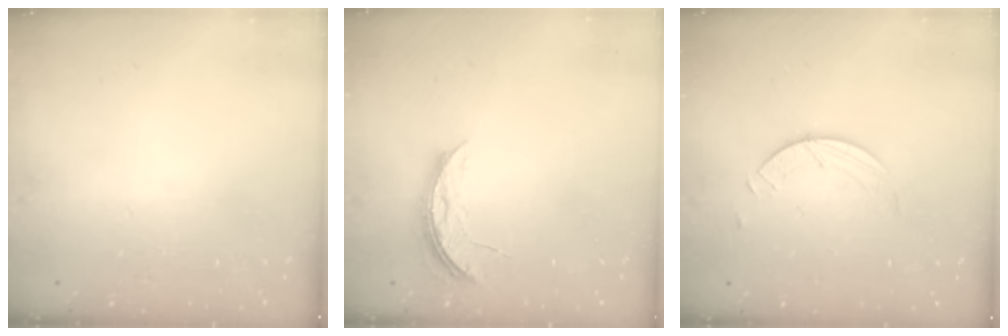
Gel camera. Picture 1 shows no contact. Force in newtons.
{"total": 5.8, "press": 5.7, "slide": 0.5}
{"total": 2.6, "press": 2.6, "slide": 0.3}